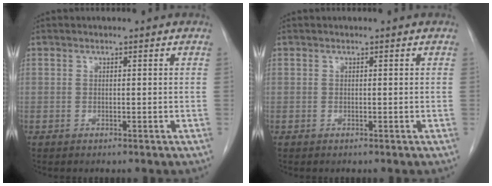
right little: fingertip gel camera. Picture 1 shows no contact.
{"total": 0.0}